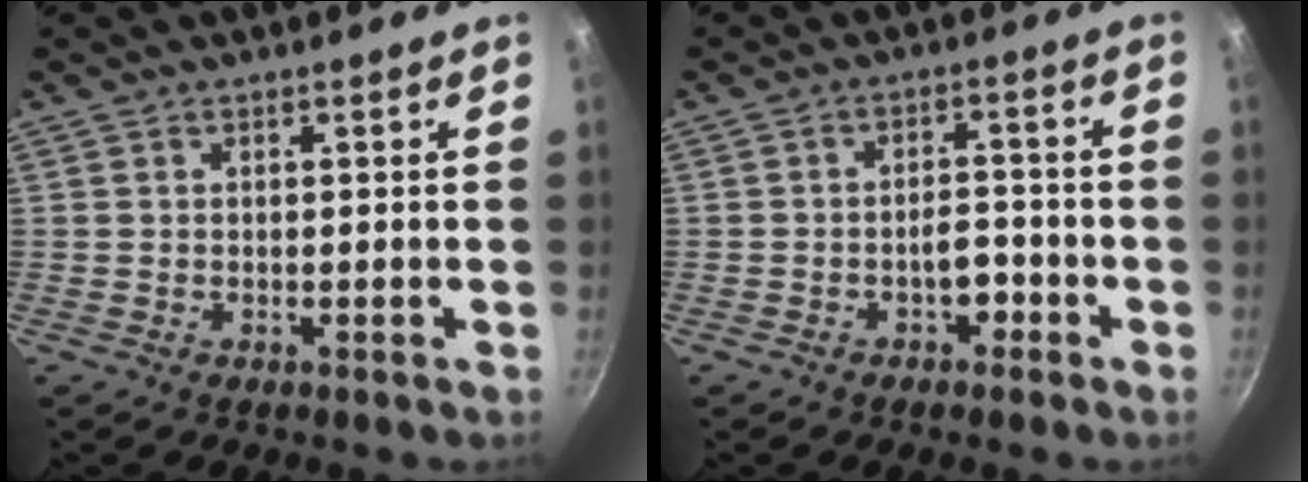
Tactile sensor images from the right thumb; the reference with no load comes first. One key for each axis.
{"total": 4.3, "fx": -2.0, "fy": 2.7, "fz": 2.7, "tx": -0.021, "ty": 0.026, "tz": -0.034}